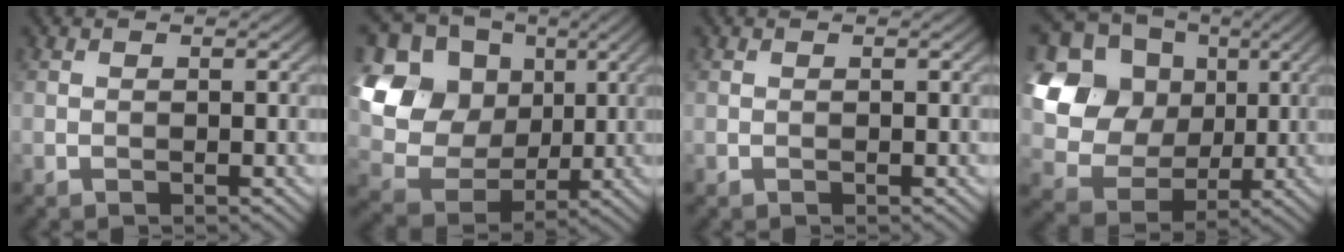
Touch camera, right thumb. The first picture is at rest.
{"total": 16.4, "force": [4.1, 13.3, 8.6], "torque": [-0.255, 0.039, 0.097]}
{"total": 0.0}
{"total": 17.8, "force": [4.6, 15.3, 7.9], "torque": [-0.254, 0.053, 0.088]}